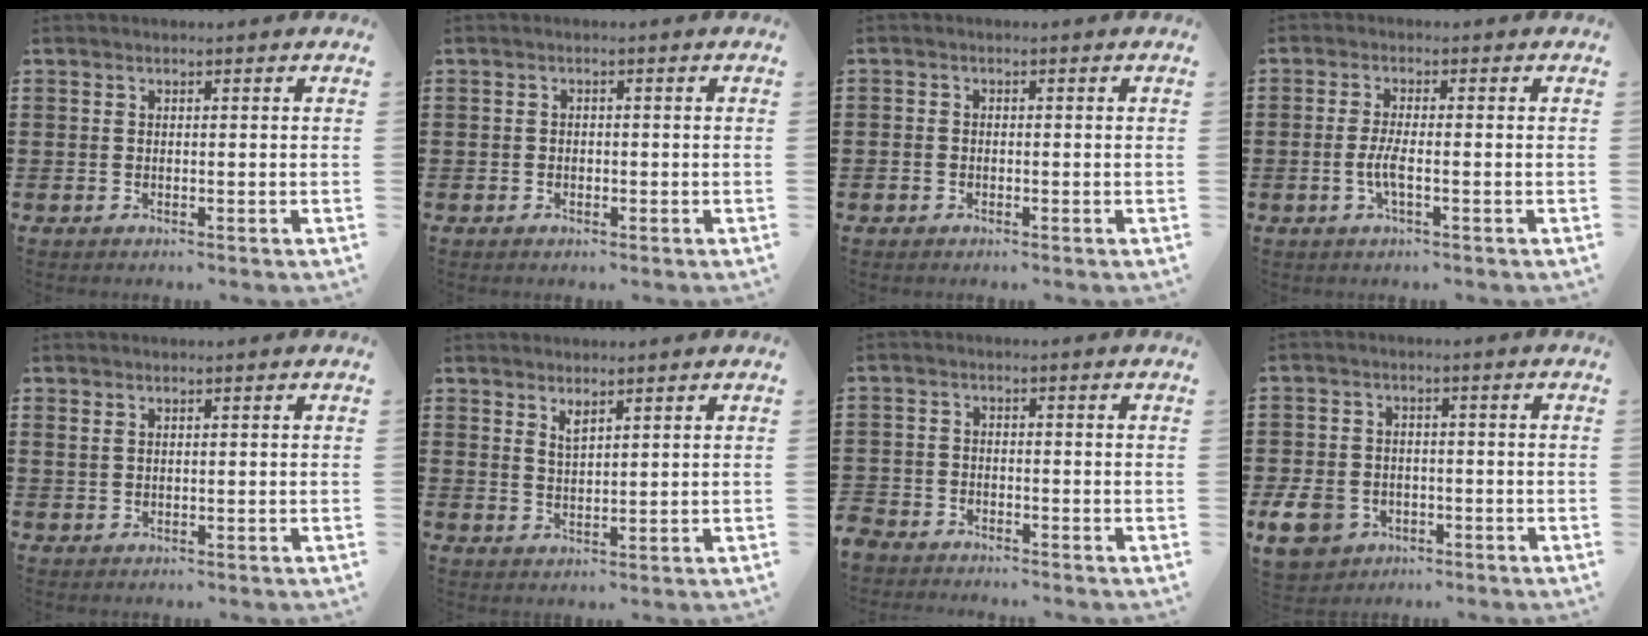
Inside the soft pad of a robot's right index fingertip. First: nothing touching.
{"total": 1.0, "force": [-0.4, 0.9, 0.2], "torque": [-0.006, 0.002, -0.011]}
{"total": 1.0, "force": [-0.8, 0.6, 0.1], "torque": [-0.004, 0.001, -0.018]}
{"total": 3.2, "force": [-1.0, 0.5, 2.9], "torque": [-0.073, -0.007, -0.027]}
{"total": 0.9, "force": [0.6, 0.5, 0.4], "torque": [-0.010, 0.003, 0.011]}
{"total": 2.1, "force": [1.7, 0.7, 1.0], "torque": [-0.022, 0.002, 0.031]}
{"total": 3.1, "force": [-2.9, 1.0, -0.2], "torque": [-0.019, -0.005, -0.069]}
{"total": 6.6, "force": [-3.0, 5.0, 2.9], "torque": [-0.095, 0.007, -0.063]}